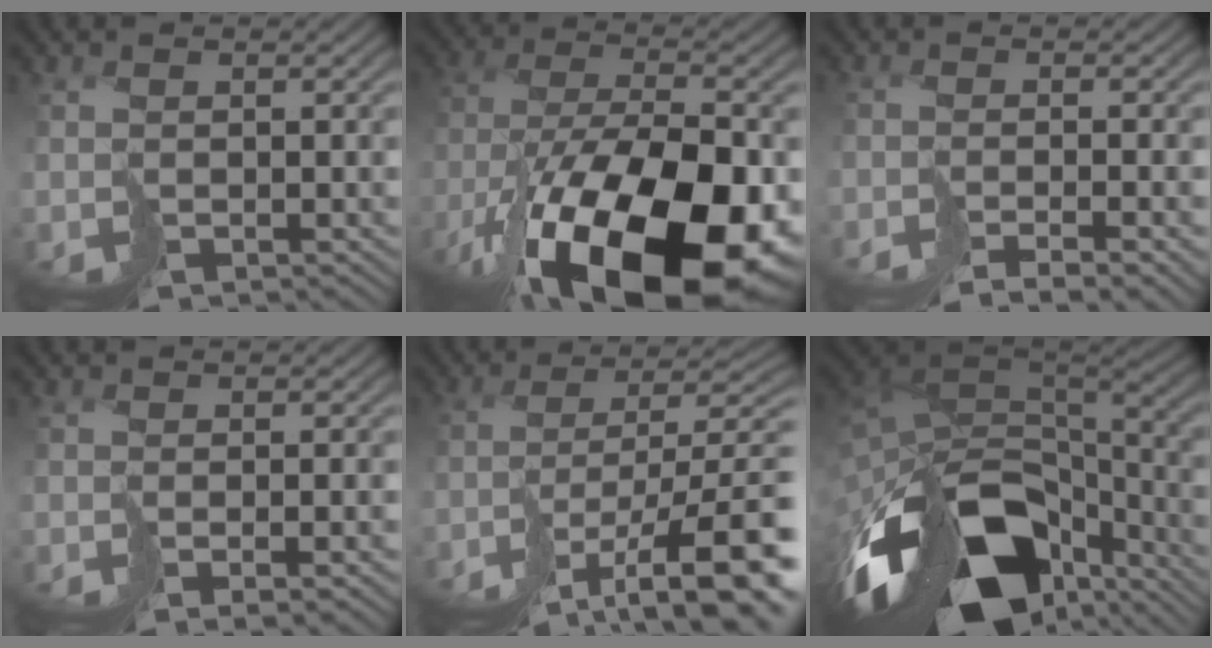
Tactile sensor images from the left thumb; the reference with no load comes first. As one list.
[{"total": 20.5, "force": [-11.3, 8.9, 14.6], "torque": [-0.244, -0.064, -0.161]}, {"total": 5.2, "force": [-3.9, 0.4, 3.3], "torque": [-0.046, -0.011, -0.065]}, {"total": 2.7, "force": [-1.6, 0.2, 2.1], "torque": [-0.026, -0.001, -0.024]}, {"total": 14.3, "force": [-8.4, 3.7, 11.0], "torque": [-0.156, -0.007, -0.132]}, {"total": 17.8, "force": [-10.0, 9.7, 11.1], "torque": [-0.249, -0.048, -0.128]}]